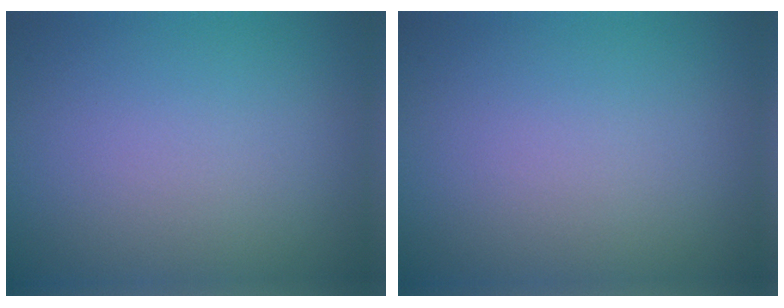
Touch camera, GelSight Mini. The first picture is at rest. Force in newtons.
{"total": 0.0}